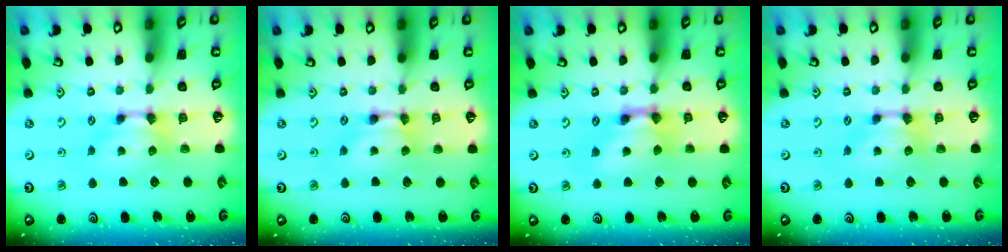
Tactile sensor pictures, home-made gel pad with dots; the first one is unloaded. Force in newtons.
{"total": 1.8, "press": 1.8, "slide": 0.1}
{"total": 3.4, "press": 3.4, "slide": 0.2}
{"total": 0.0}